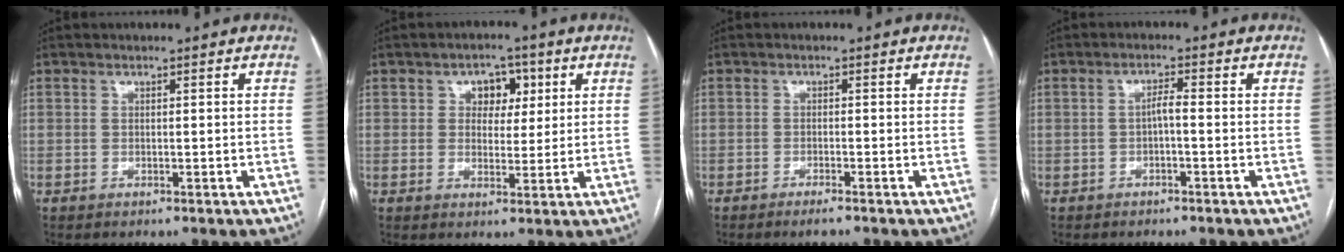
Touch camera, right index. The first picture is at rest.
{"total": 4.9, "force": [1.7, 3.5, 3.0], "torque": [-0.037, 0.014, 0.026]}
{"total": 1.7, "force": [-1.4, 0.0, 1.0], "torque": [-0.020, -0.002, -0.023]}
{"total": 1.9, "force": [-0.5, 0.3, 1.9], "torque": [-0.031, 0.005, -0.010]}